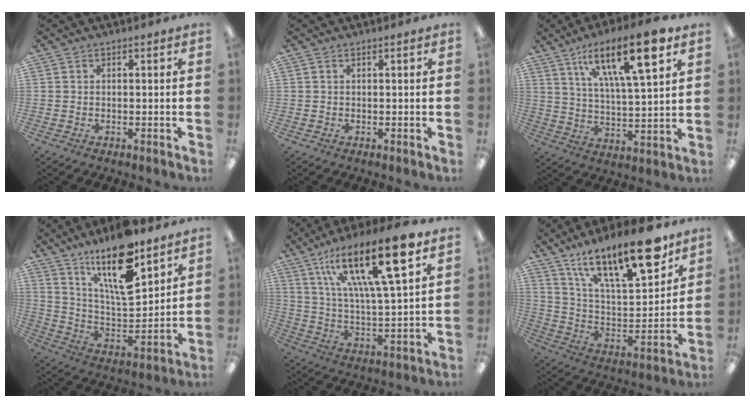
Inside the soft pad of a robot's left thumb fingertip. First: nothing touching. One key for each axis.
{"total": 0.0}
{"total": 18.3, "fx": 10.4, "fy": 5.5, "fz": 14.0, "tx": -0.219, "ty": -0.045, "tz": 0.164}
{"total": 19.0, "fx": 12.8, "fy": 6.0, "fz": 12.8, "tx": -0.217, "ty": -0.074, "tz": 0.211}
{"total": 22.5, "fx": 12.7, "fy": 6.8, "fz": 17.4, "tx": -0.281, "ty": -0.056, "tz": 0.200}
{"total": 23.0, "fx": 15.3, "fy": 7.4, "fz": 15.5, "tx": -0.247, "ty": -0.089, "tz": 0.255}